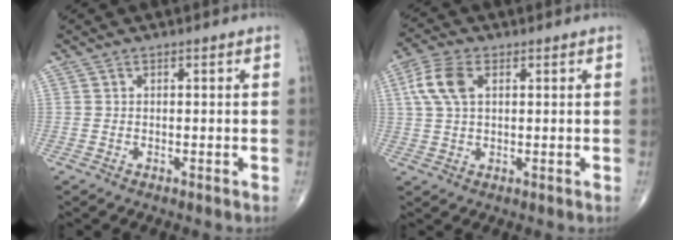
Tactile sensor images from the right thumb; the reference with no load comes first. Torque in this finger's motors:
{"motor_torque": [-0.17, 0.24, 0.16, -0.14, 0.02]}